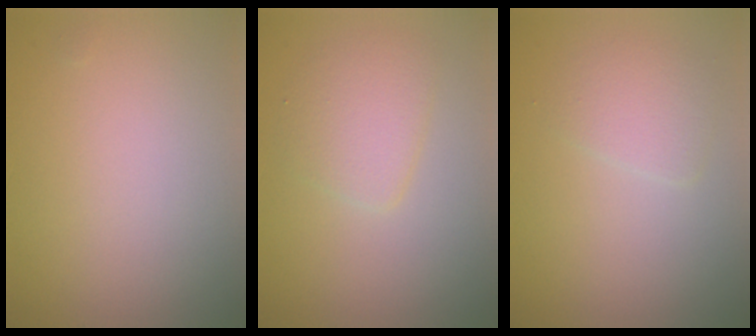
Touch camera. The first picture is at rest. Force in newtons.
{"total": 2.7, "press": 2.7, "slide": 0.2}
{"total": 1.9, "press": 1.9, "slide": 0.0}